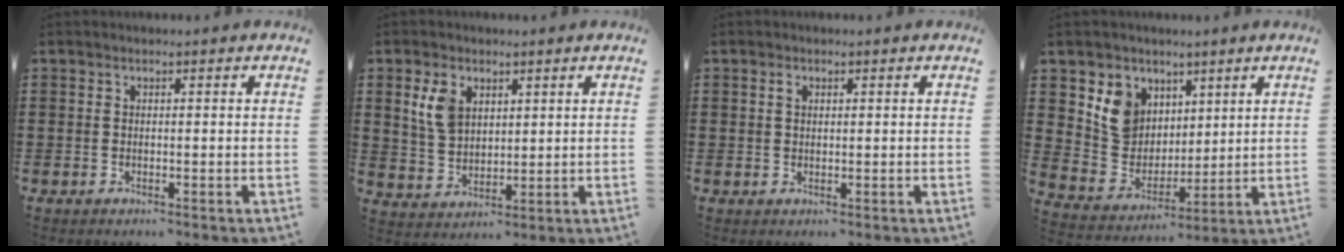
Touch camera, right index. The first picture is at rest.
{"total": 6.1, "force": [2.8, 4.0, 3.7], "torque": [-0.093, 0.010, 0.050]}
{"total": 1.1, "force": [0.5, 0.7, 0.7], "torque": [-0.017, 0.005, 0.008]}
{"total": 8.1, "force": [3.9, 6.9, 1.5], "torque": [-0.072, -0.008, 0.079]}